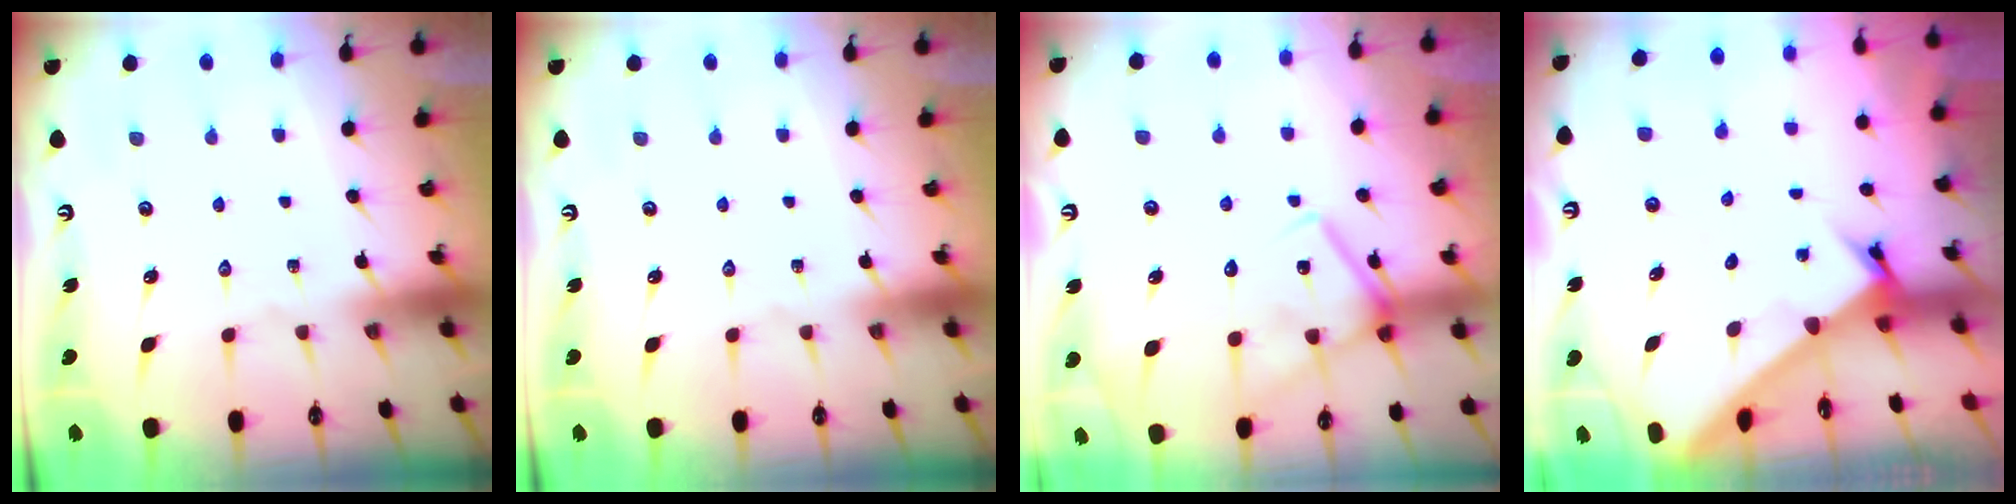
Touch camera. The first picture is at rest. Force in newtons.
{"total": 0.0}
{"total": 15.1, "press": 15.0, "slide": 1.2}
{"total": 1.9, "press": 1.9, "slide": 0.1}